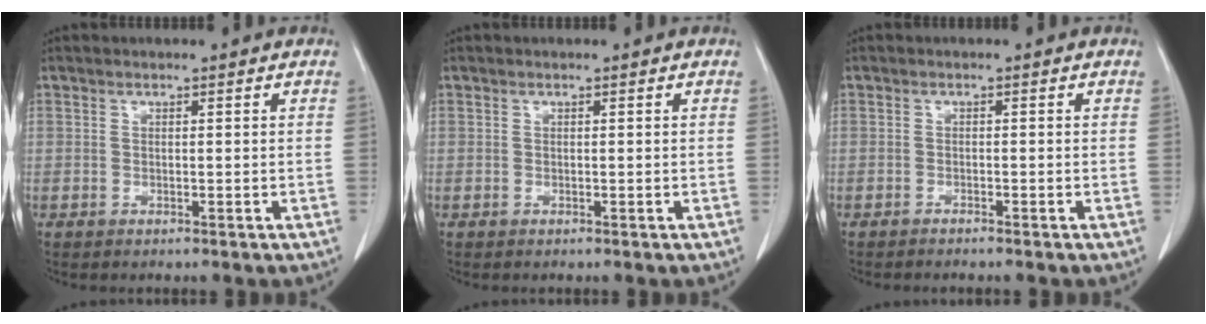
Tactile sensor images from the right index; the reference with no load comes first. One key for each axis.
{"total": 0.0}
{"total": 1.9, "fx": -1.6, "fy": -0.1, "fz": 0.9, "tx": -0.013, "ty": 0.001, "tz": -0.020}